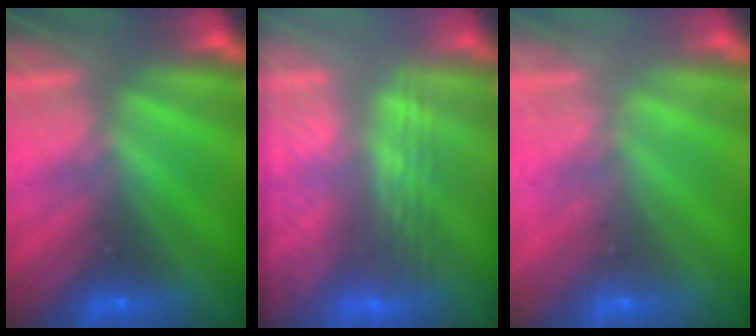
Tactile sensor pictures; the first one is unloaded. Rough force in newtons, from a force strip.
{"total": 2.8}
{"total": 2.3}